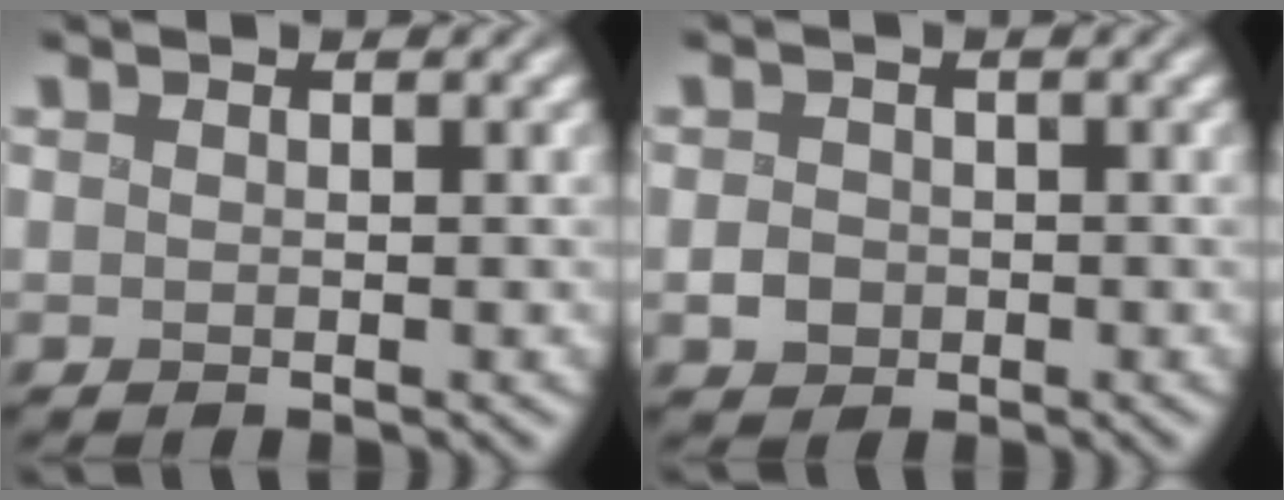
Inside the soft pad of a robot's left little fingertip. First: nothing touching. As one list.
[{"total": 1.7, "force": [-0.8, 1.5, 0.4], "torque": [-0.003, -0.005, -0.014]}]